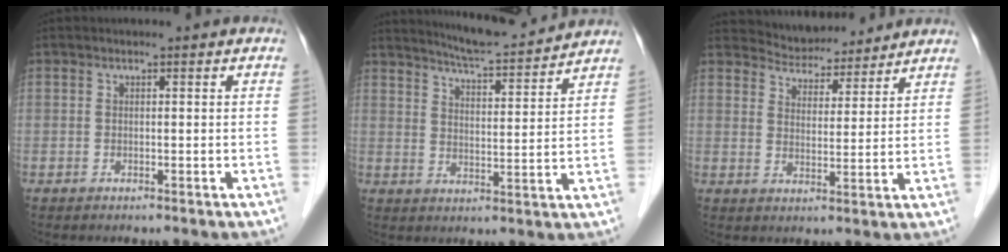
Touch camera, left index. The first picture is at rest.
{"total": 11.8, "force": [11.2, 0.3, 3.7], "torque": [-0.068, 0.008, 0.164]}
{"total": 8.2, "force": [7.9, 1.9, 1.0], "torque": [-0.020, 0.015, 0.122]}